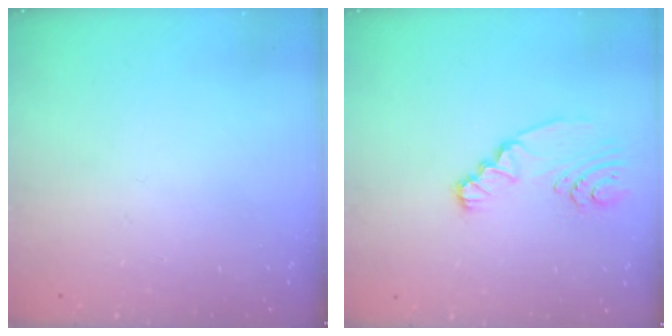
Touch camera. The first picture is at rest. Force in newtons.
{"total": 4.5, "press": 4.5, "slide": 0.5}